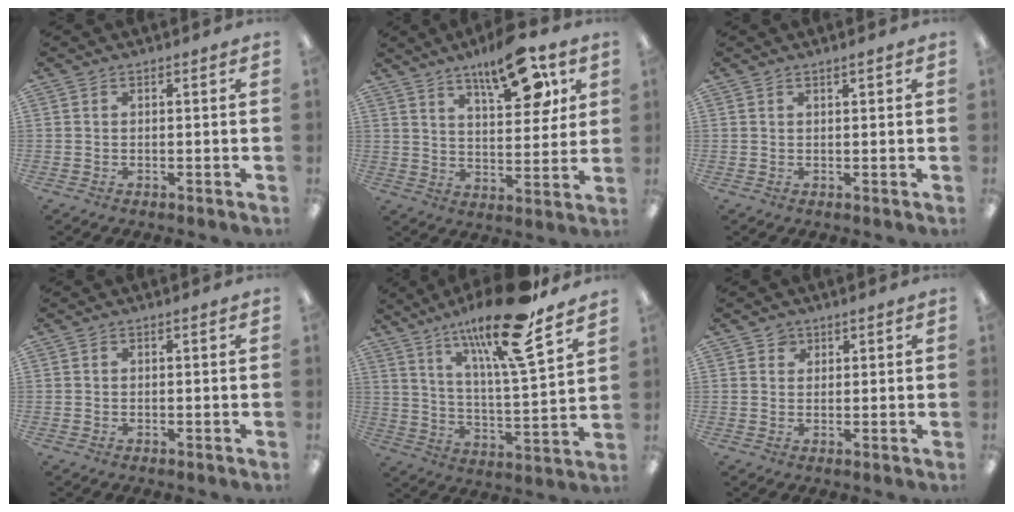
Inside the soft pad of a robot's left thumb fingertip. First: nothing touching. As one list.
[{"total": 14.7, "force": [9.6, 5.4, 9.7], "torque": [-0.136, -0.046, 0.156]}, {"total": 1.1, "force": [0.8, 0.2, 0.7], "torque": [-0.014, 0.000, 0.014]}, {"total": 0.0}, {"total": 20.7, "force": [14.6, 4.0, 14.1], "torque": [-0.245, -0.081, 0.235]}, {"total": 1.9, "force": [1.2, 1.4, 0.2], "torque": [0.002, -0.002, 0.021]}]